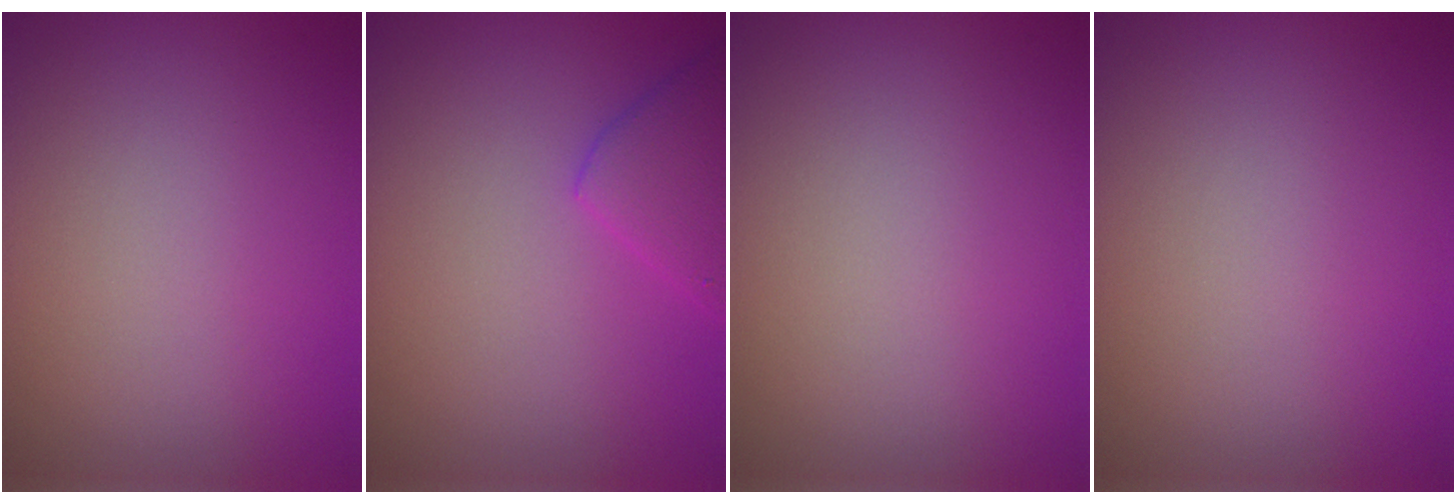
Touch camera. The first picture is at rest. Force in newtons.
{"total": 2.9, "press": 2.9, "slide": 0.2}
{"total": 0.0}
{"total": 0.0}